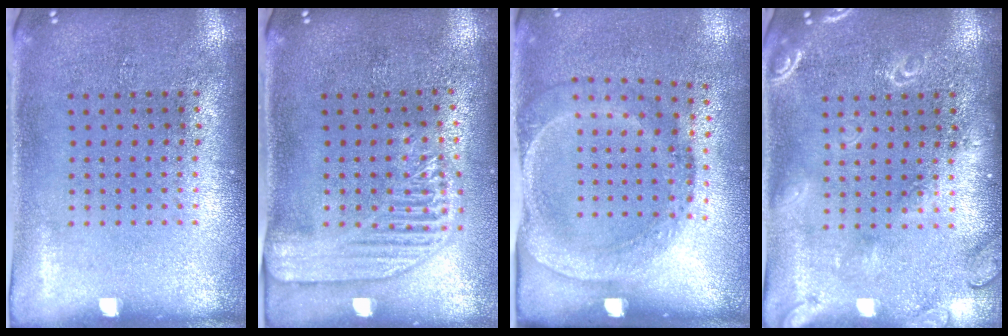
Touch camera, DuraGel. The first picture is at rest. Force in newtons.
{"total": 2.2, "press": 1.9, "slide": 1.0}
{"total": 1.8, "press": 1.2, "slide": 1.4}
{"total": 2.9, "press": 2.9, "slide": 0.4}